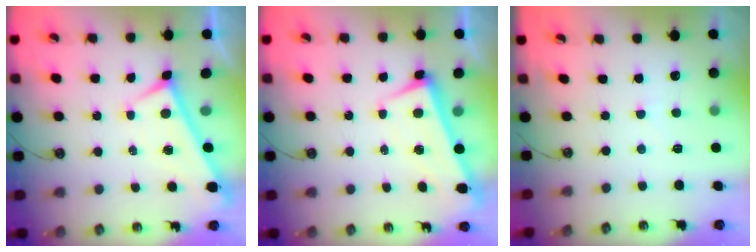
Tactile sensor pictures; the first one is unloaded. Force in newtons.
{"total": 1.5, "press": 0.3, "slide": 1.5}
{"total": 4.5, "press": 4.5, "slide": 0.7}